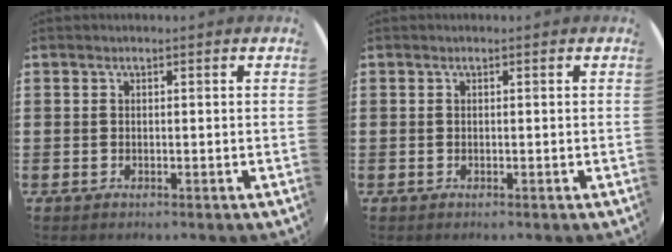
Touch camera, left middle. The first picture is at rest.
{"total": 0.0}